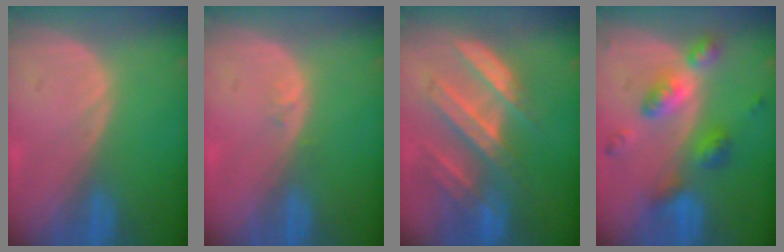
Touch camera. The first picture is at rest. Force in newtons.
{"total": 0.8, "press": 0.6, "slide": 0.5}
{"total": 8.4, "press": 7.9, "slide": 3.0}
{"total": 7.4, "press": 7.4, "slide": 0.5}